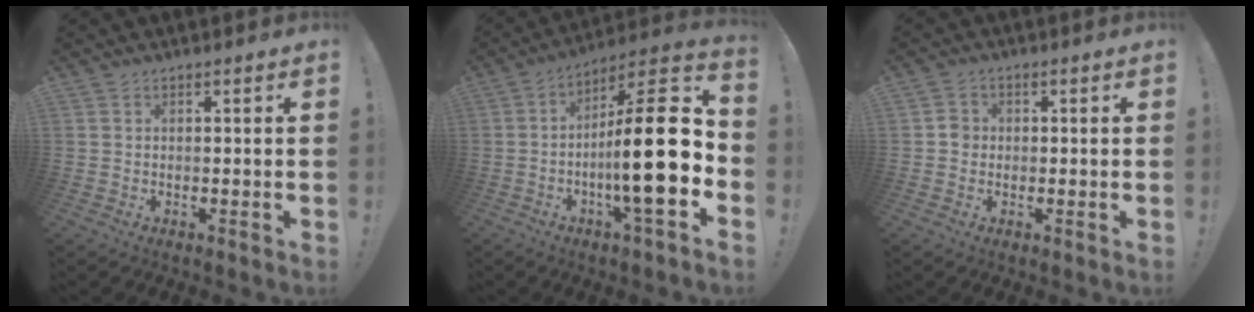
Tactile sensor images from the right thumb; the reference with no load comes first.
{"total": 22.5, "force": [-3.8, 4.6, 21.7], "torque": [-0.359, 0.016, -0.069]}
{"total": 3.2, "force": [-0.6, 2.8, 1.3], "torque": [-0.008, 0.007, -0.014]}